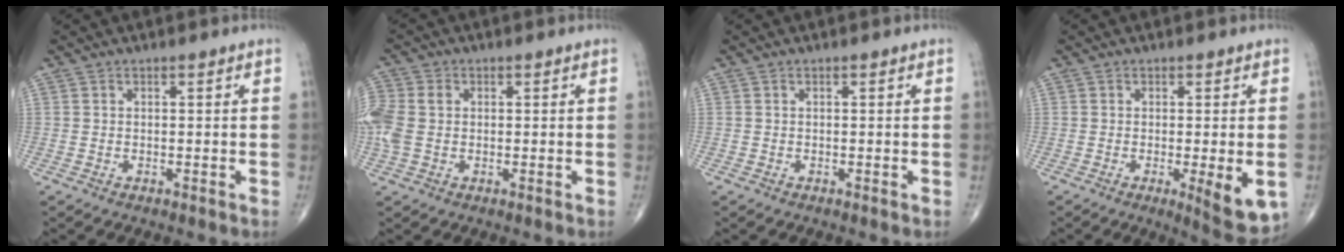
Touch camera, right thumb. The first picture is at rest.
{"total": 6.2, "force": [0.1, 4.6, 4.2], "torque": [-0.121, 0.014, 0.001]}
{"total": 0.0}
{"total": 7.6, "force": [-1.8, 1.8, 7.2], "torque": [-0.097, -0.021, -0.023]}